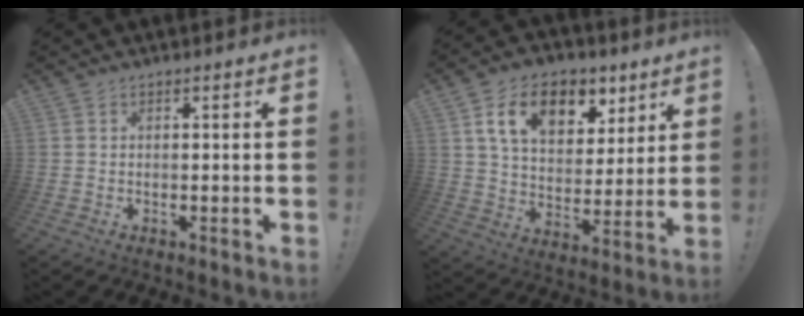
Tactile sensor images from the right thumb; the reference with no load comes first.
{"total": 16.0, "force": [8.0, 10.1, 9.4], "torque": [-0.151, -0.028, 0.144]}